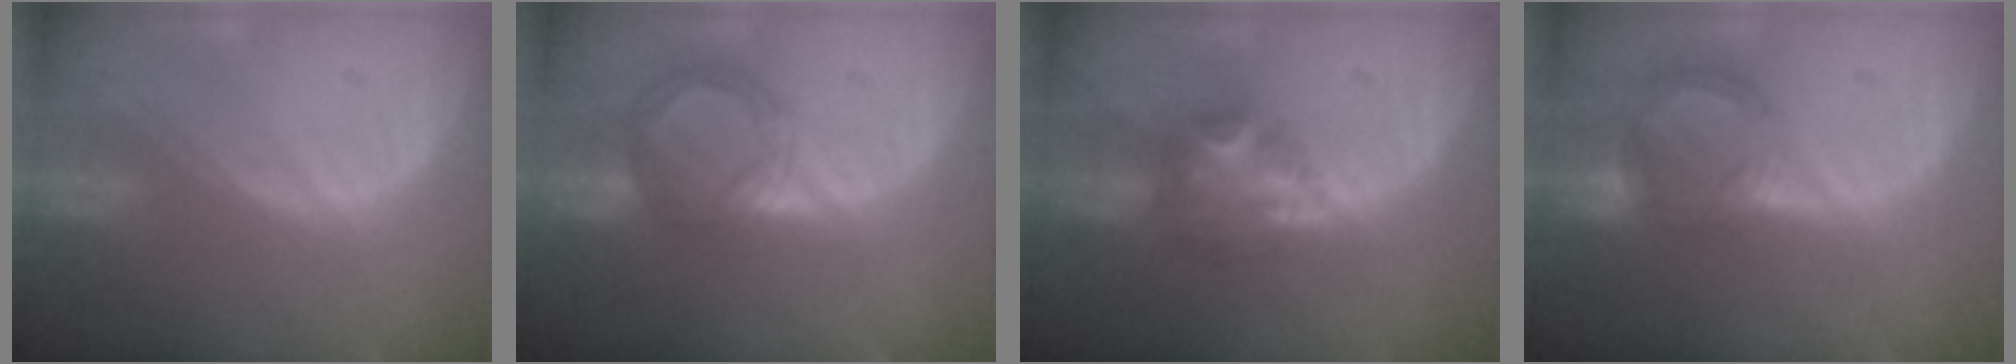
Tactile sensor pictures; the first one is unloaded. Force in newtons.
{"total": 5.5, "press": 5.2, "slide": 1.7}
{"total": 6.2, "press": 5.4, "slide": 2.9}
{"total": 6.4, "press": 5.8, "slide": 2.7}